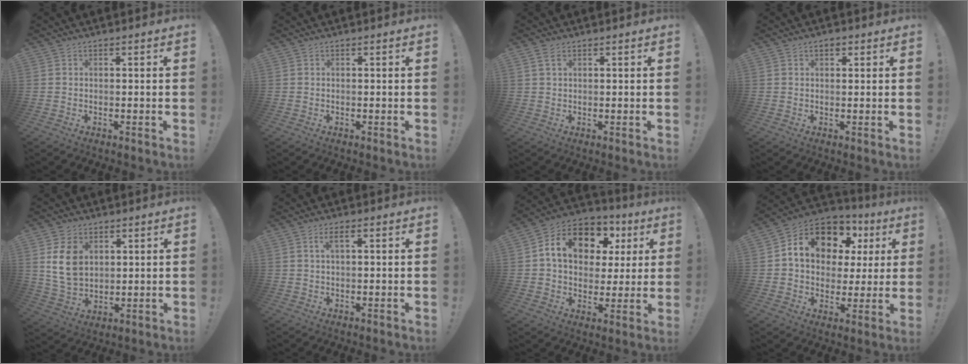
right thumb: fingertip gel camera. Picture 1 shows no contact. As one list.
[{"total": 0.0}, {"total": 2.6, "force": [1.3, 1.4, 1.8], "torque": [-0.033, 0.002, 0.023]}, {"total": 1.6, "force": [0.9, 1.0, 1.0], "torque": [-0.011, 0.000, 0.014]}, {"total": 10.7, "force": [3.8, 7.9, 6.2], "torque": [-0.118, -0.012, 0.074]}, {"total": 2.8, "force": [1.1, 0.8, 2.5], "torque": [-0.043, 0.001, 0.016]}, {"total": 15.9, "force": [6.1, 11.3, 9.3], "torque": [-0.148, -0.017, 0.116]}, {"total": 15.1, "force": [6.6, 10.6, 8.5], "torque": [-0.137, -0.032, 0.125]}]